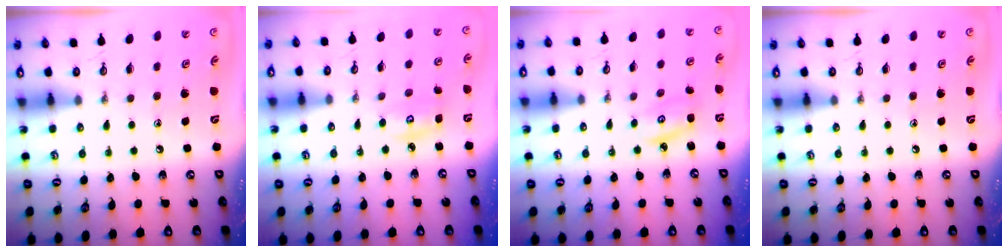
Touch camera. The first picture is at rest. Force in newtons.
{"total": 5.5, "press": 5.5, "slide": 0.5}
{"total": 2.8, "press": 2.8, "slide": 0.2}
{"total": 0.0}